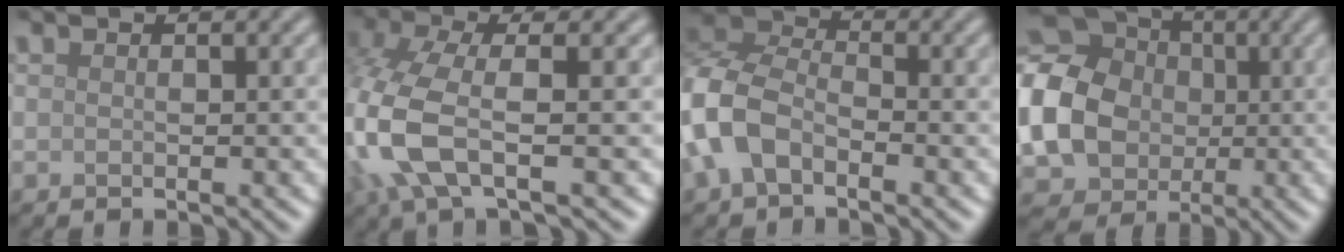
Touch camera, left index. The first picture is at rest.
{"total": 7.0, "force": [-2.3, 2.6, 6.1], "torque": [-0.165, -0.003, -0.058]}
{"total": 6.8, "force": [-2.5, 4.3, 4.5], "torque": [-0.111, 0.010, -0.066]}
{"total": 14.6, "force": [-0.3, 12.6, 7.3], "torque": [-0.182, -0.008, -0.034]}